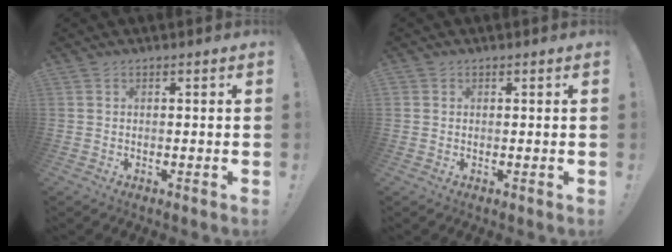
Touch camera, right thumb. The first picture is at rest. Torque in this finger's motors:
{"motor_torque": [-0.23, 0.02, 0.09, -0.12, 0.06]}